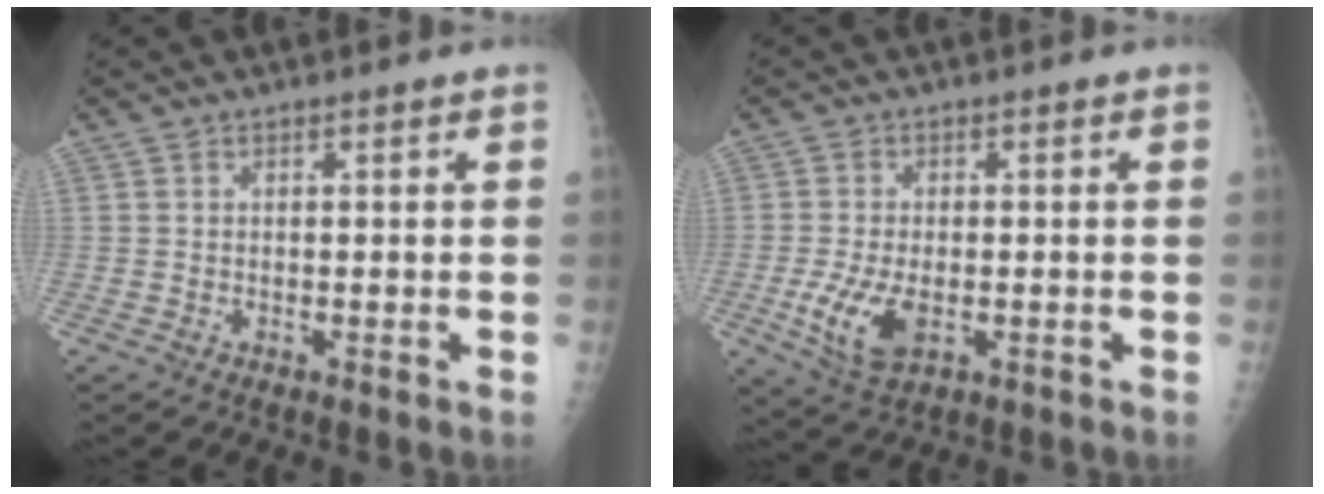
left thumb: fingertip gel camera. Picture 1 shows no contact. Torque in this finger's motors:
{"motor_torque": [-0.25, 0.43, 0.30, 0.04, 0.10]}